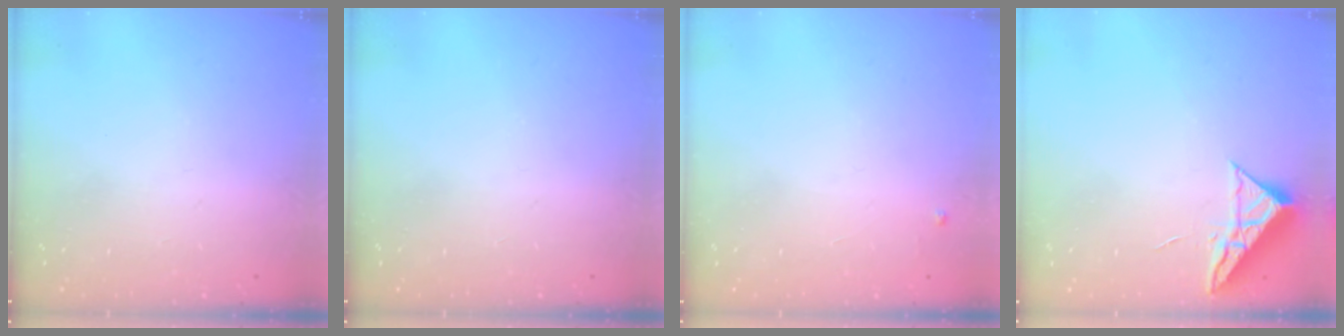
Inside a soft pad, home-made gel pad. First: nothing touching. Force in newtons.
{"total": 0.0}
{"total": 2.4, "press": 2.4, "slide": 0.4}
{"total": 6.9, "press": 6.9, "slide": 0.3}